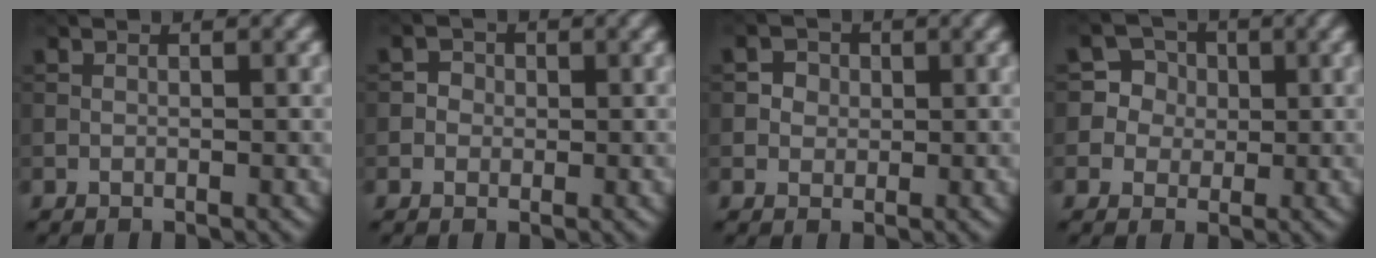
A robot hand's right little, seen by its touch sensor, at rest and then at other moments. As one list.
[{"total": 0.9, "force": [-0.4, 0.9, 0.0], "torque": [0.005, 0.002, 0.000]}, {"total": 2.1, "force": [0.5, 1.9, 0.7], "torque": [-0.015, 0.003, 0.015]}, {"total": 3.8, "force": [0.5, 3.8, 0.5], "torque": [0.000, 0.013, 0.014]}]